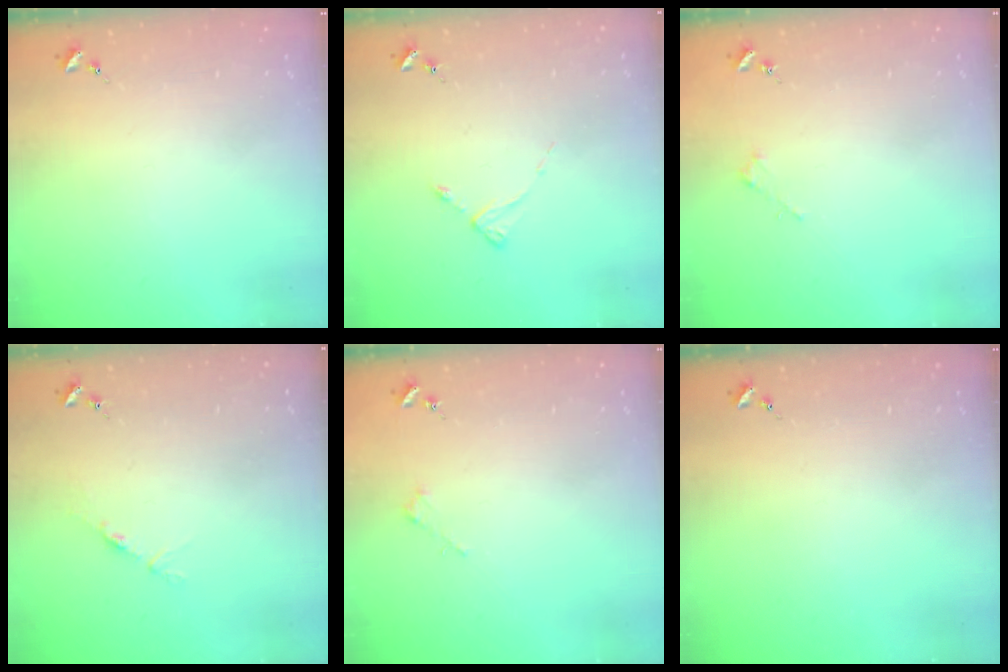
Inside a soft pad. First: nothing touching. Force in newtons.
{"total": 2.4, "press": 2.4, "slide": 0.3}
{"total": 1.8, "press": 1.8, "slide": 0.2}
{"total": 4.0, "press": 3.9, "slide": 0.5}
{"total": 1.8, "press": 1.8, "slide": 0.2}
{"total": 0.0}